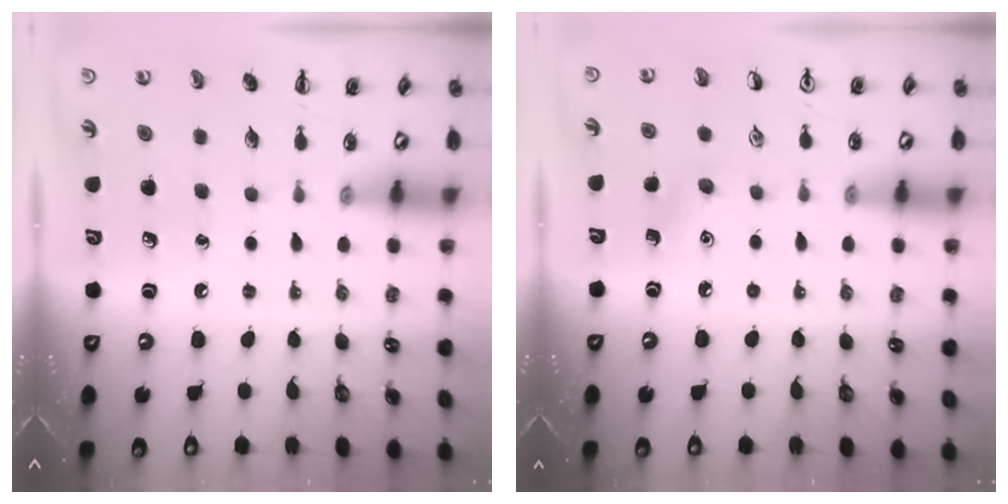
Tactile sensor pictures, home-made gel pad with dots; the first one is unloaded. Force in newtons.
{"total": 4.4, "press": 4.2, "slide": 1.4}